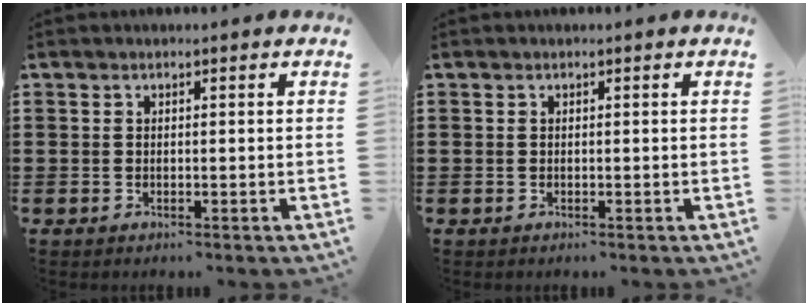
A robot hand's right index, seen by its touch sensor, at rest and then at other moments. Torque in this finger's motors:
{"motor_torque": [0.61, 0.89, 0.00, 0.00]}